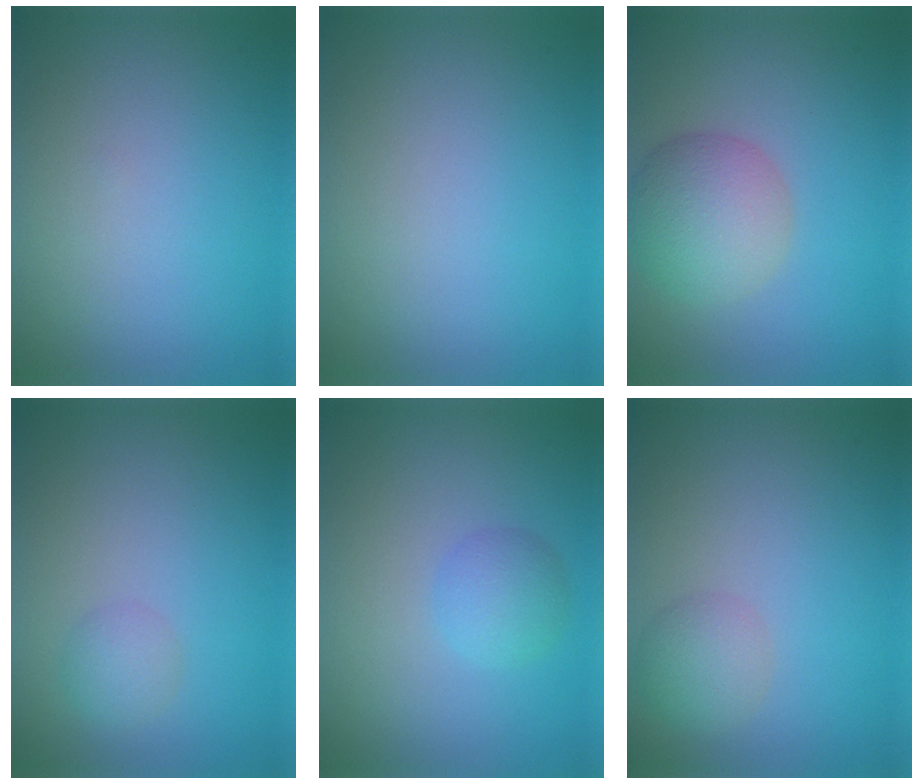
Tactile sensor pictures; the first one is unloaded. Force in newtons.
{"total": 0.0}
{"total": 5.4, "press": 5.4, "slide": 0.4}
{"total": 1.6, "press": 1.6, "slide": 0.1}
{"total": 2.2, "press": 2.2, "slide": 0.0}
{"total": 2.6, "press": 2.6, "slide": 0.1}